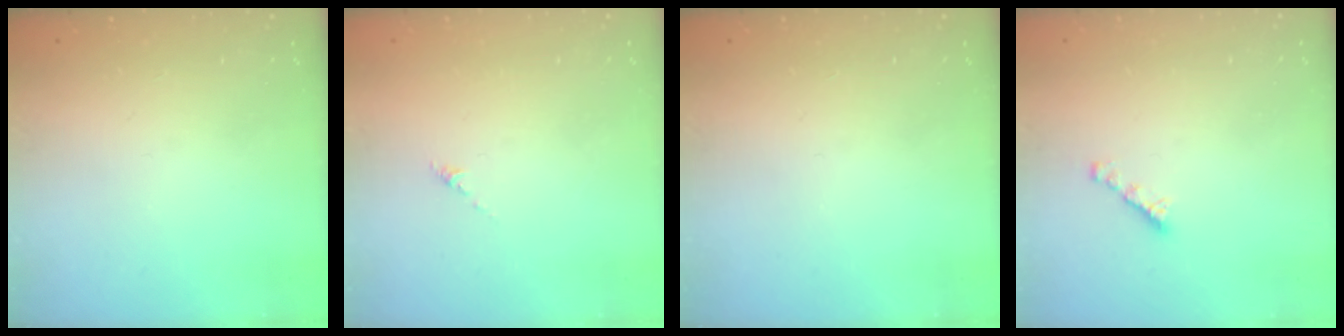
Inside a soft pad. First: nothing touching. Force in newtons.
{"total": 0.0}
{"total": 0.0}
{"total": 2.7, "press": 2.7, "slide": 0.2}